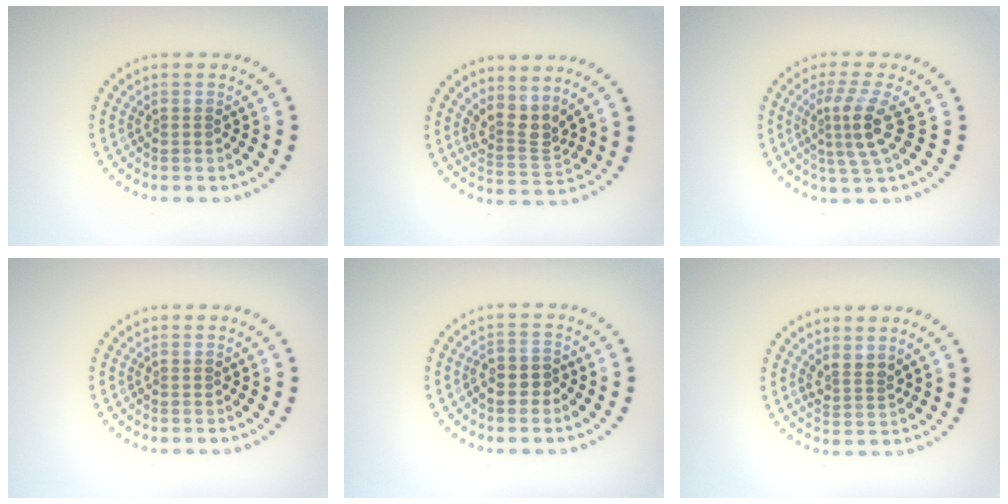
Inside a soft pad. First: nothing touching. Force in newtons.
{"total": 2.9, "press": 2.0, "slide": 2.0}
{"total": 3.5, "press": 2.7, "slide": 2.2}
{"total": 0.0}
{"total": 1.7, "press": 1.6, "slide": 0.8}
{"total": 1.8, "press": 1.3, "slide": 1.2}